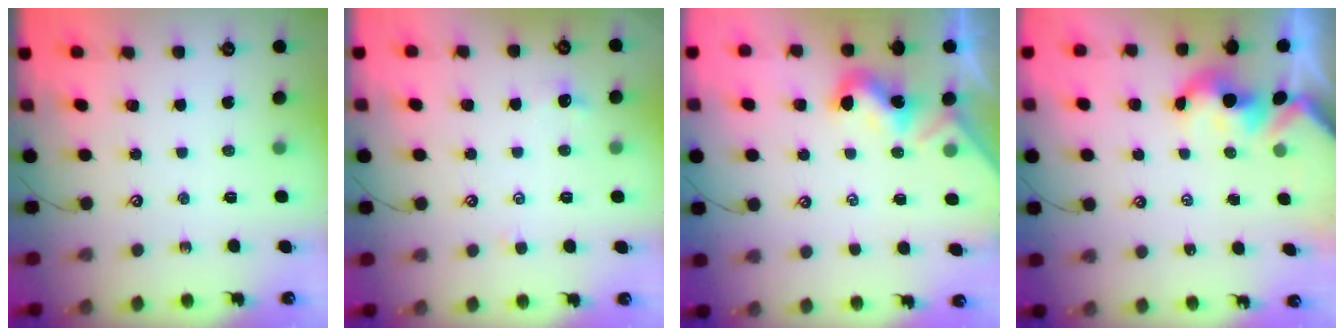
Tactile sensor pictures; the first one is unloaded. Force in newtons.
{"total": 1.4, "press": 1.4, "slide": 0.3}
{"total": 2.0, "press": 1.9, "slide": 0.4}
{"total": 2.9, "press": 2.8, "slide": 0.6}